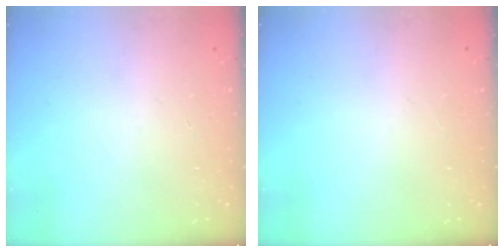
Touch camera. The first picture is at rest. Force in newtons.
{"total": 0.0}